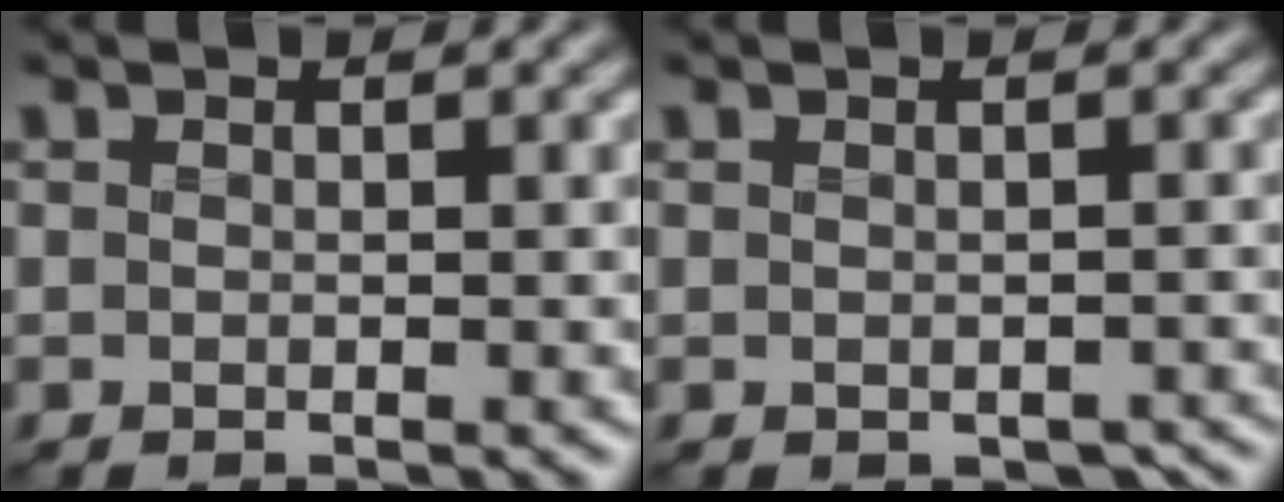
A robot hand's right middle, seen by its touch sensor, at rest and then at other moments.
{"total": 1.8, "force": [-1.0, 1.1, 1.0], "torque": [-0.009, -0.015, -0.002]}